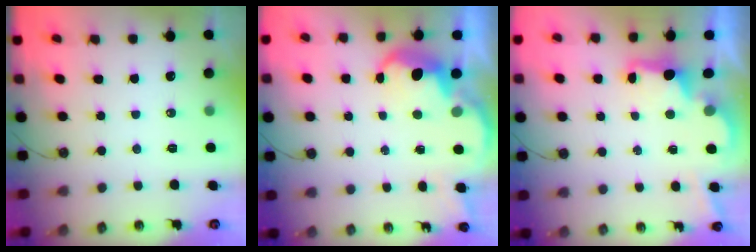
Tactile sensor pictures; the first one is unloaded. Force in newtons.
{"total": 5.3, "press": 5.2, "slide": 0.9}
{"total": 2.5, "press": 2.4, "slide": 0.7}